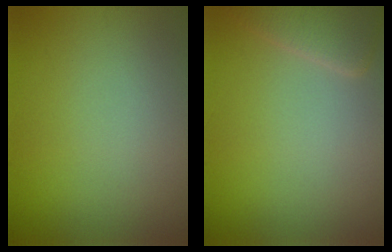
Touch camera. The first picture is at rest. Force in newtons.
{"total": 2.6, "press": 2.6, "slide": 0.3}